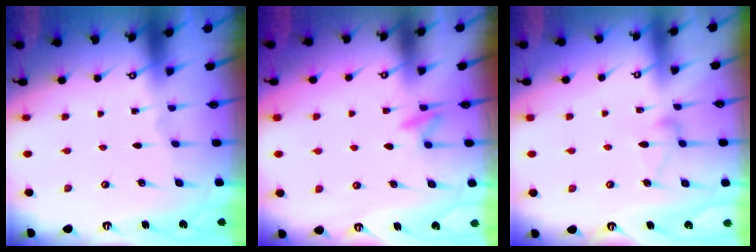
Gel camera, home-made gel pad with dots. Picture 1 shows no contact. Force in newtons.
{"total": 7.2, "press": 7.2, "slide": 0.7}
{"total": 6.6, "press": 6.6, "slide": 0.3}